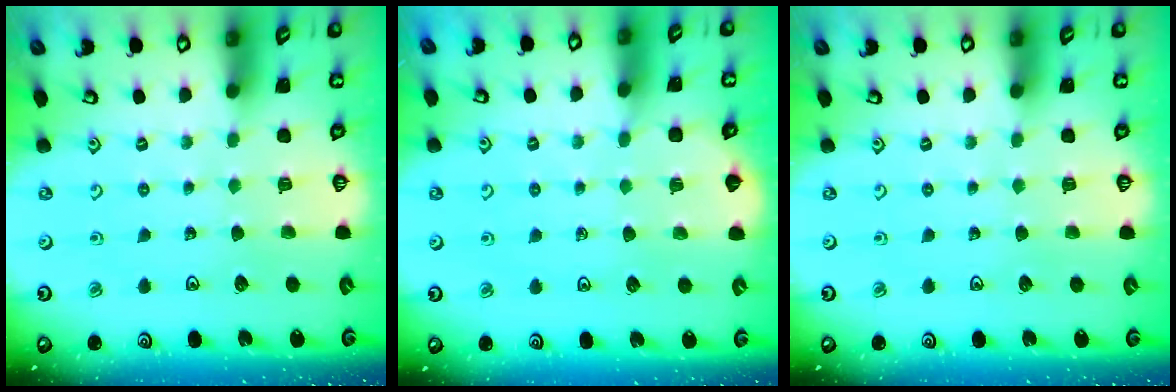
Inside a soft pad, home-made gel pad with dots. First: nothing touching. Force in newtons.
{"total": 1.5, "press": 1.5, "slide": 0.3}
{"total": 0.0}